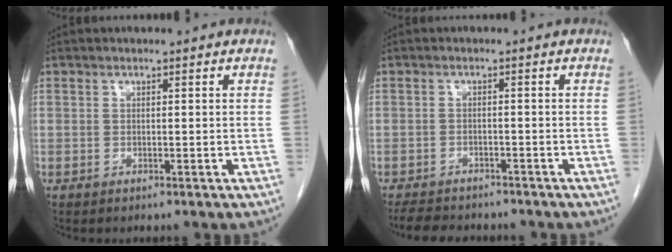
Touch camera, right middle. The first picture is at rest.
{"total": 7.5, "force": [-6.7, 2.4, 2.6], "torque": [-0.043, -0.006, -0.095]}